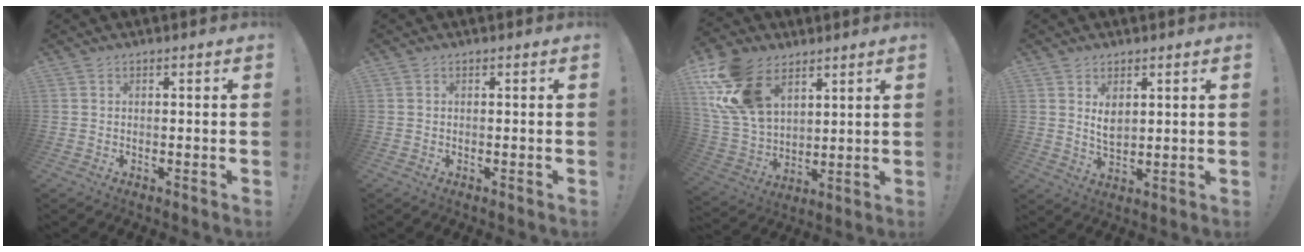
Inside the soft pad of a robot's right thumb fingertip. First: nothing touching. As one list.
[{"total": 0.0}, {"total": 19.4, "force": [9.5, 12.6, 11.3], "torque": [-0.228, -0.047, 0.181]}, {"total": 4.7, "force": [2.2, 2.7, 3.2], "torque": [-0.036, -0.016, 0.036]}]